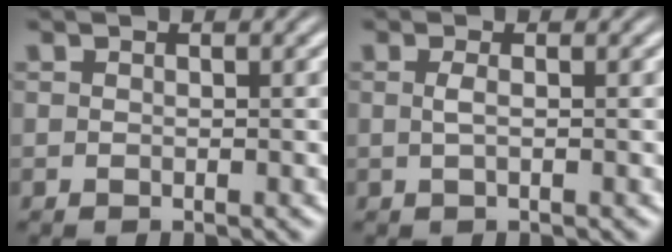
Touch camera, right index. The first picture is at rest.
{"total": 1.3, "force": [-0.3, -1.1, 0.6], "torque": [-0.011, -0.006, 0.001]}